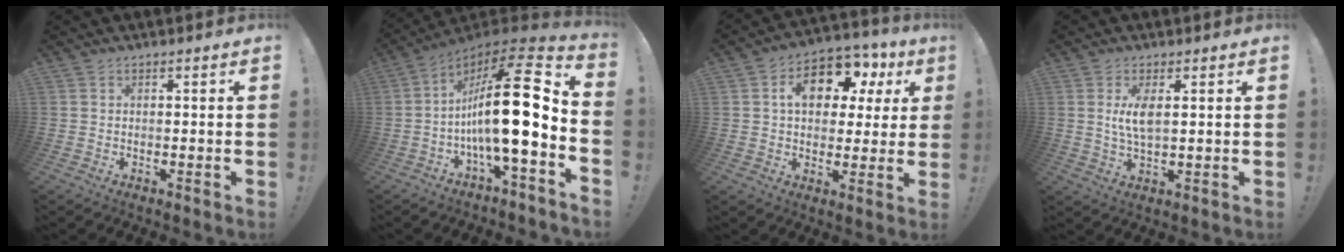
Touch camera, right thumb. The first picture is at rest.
{"total": 22.5, "force": [-1.3, 5.6, 21.8], "torque": [-0.352, -0.005, -0.028]}
{"total": 13.8, "force": [5.3, 8.9, 9.2], "torque": [-0.135, -0.019, 0.092]}
{"total": 7.0, "force": [1.2, 2.8, 6.3], "torque": [-0.109, -0.010, 0.013]}